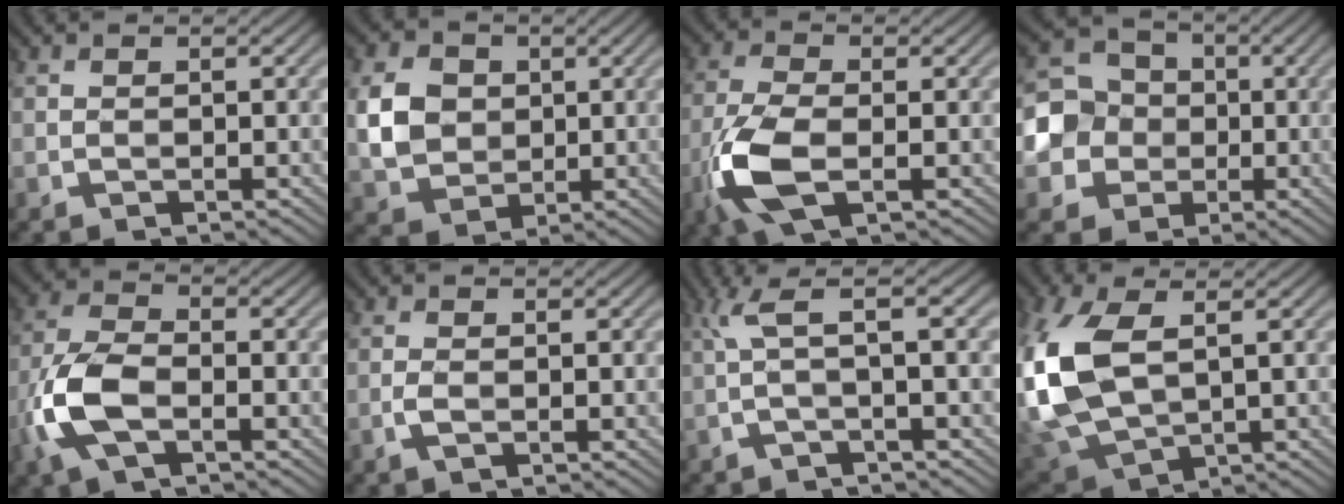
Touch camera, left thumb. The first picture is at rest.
{"total": 6.5, "force": [1.0, 5.4, 3.3], "torque": [-0.087, 0.004, 0.018]}
{"total": 8.5, "force": [-2.8, 3.8, 7.1], "torque": [-0.175, -0.006, -0.065]}
{"total": 8.2, "force": [-0.9, 7.8, 2.3], "torque": [-0.068, 0.003, -0.042]}
{"total": 8.3, "force": [-3.0, 4.0, 6.6], "torque": [-0.163, 0.002, -0.074]}
{"total": 1.6, "force": [-0.5, 0.5, 1.4], "torque": [-0.032, 0.003, -0.013]}
{"total": 5.1, "force": [0.8, 0.6, 5.0], "torque": [-0.094, 0.019, 0.009]}
{"total": 12.2, "force": [1.6, 6.9, 9.9], "torque": [-0.275, -0.001, 0.037]}